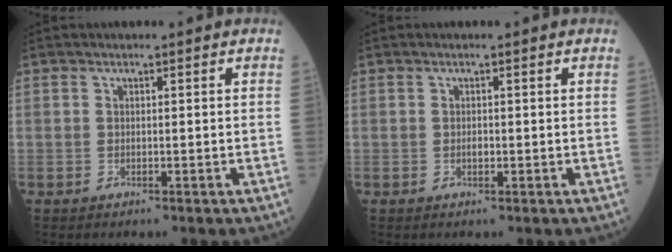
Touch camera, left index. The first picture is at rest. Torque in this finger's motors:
{"motor_torque": [0.38, -0.19, 0.00, 0.00]}